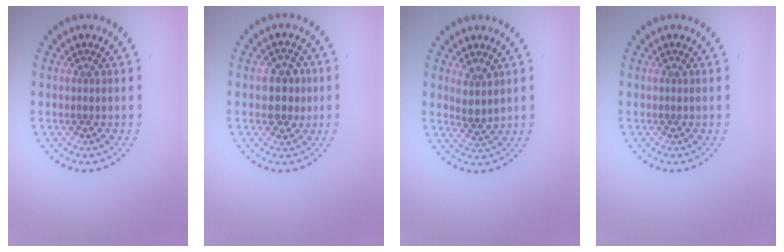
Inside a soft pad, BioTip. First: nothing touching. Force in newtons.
{"total": 3.0, "press": 2.9, "slide": 0.6}
{"total": 2.0, "press": 1.6, "slide": 1.3}
{"total": 0.0}